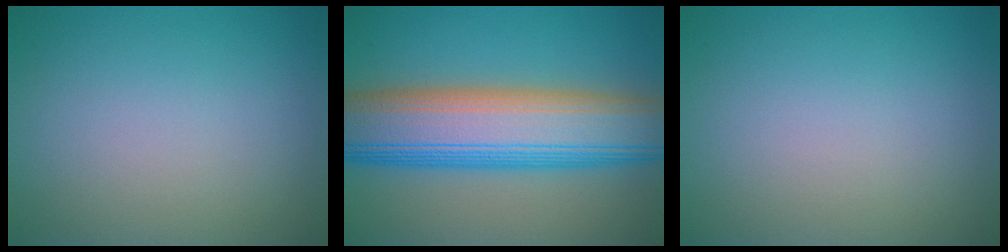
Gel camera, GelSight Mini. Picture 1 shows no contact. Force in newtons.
{"total": 12.7, "press": 12.7, "slide": 0.1}
{"total": 0.0}